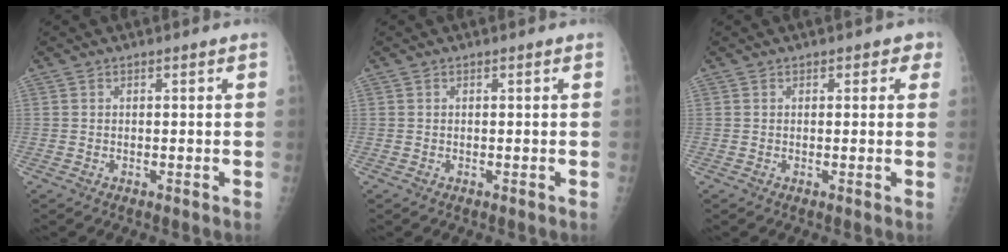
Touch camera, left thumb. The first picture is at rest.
{"total": 0.0}
{"total": 2.1, "force": [1.0, 1.4, 1.2], "torque": [0.012, 0.001, 0.006]}